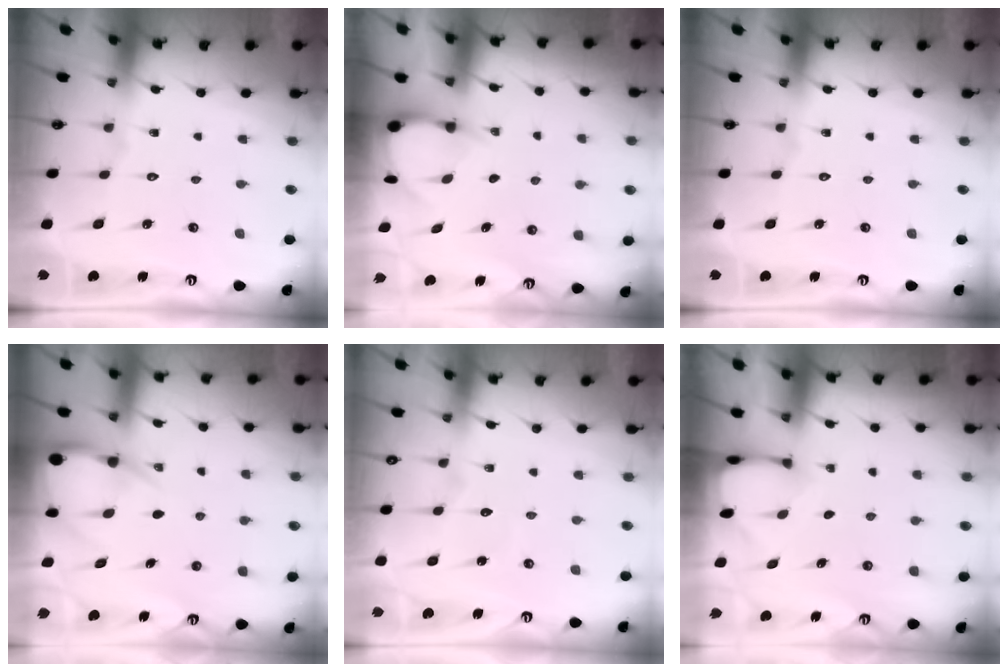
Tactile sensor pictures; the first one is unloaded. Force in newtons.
{"total": 3.3, "press": 3.3, "slide": 0.4}
{"total": 0.0}
{"total": 6.9, "press": 6.8, "slide": 0.6}
{"total": 2.5, "press": 2.5, "slide": 0.2}
{"total": 2.7, "press": 2.7, "slide": 0.3}